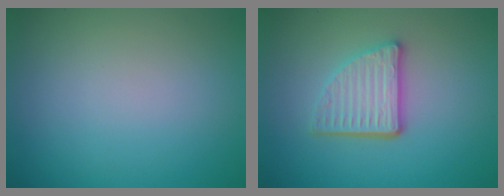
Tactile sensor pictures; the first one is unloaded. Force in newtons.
{"total": 4.2, "press": 3.3, "slide": 2.6}